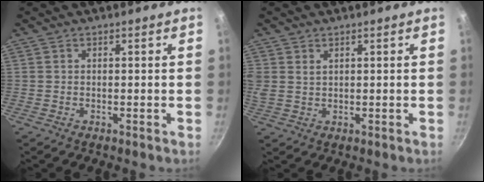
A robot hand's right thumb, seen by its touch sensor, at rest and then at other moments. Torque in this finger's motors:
{"motor_torque": [0.05, 0.11, 0.26, 0.49, 0.04]}